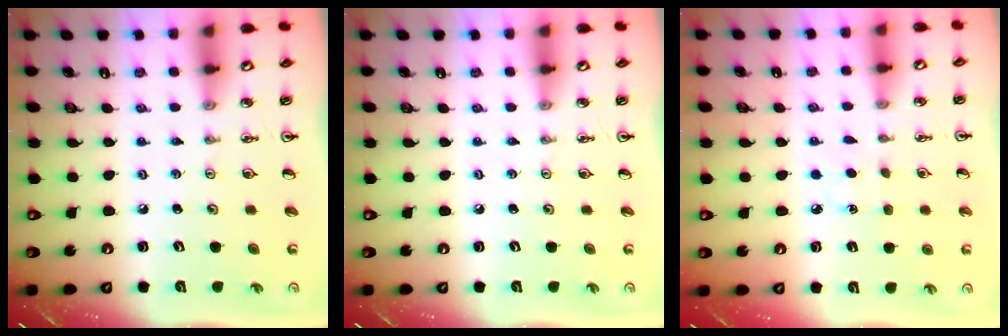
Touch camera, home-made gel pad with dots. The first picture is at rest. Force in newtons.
{"total": 0.0}
{"total": 3.6, "press": 3.6, "slide": 0.5}